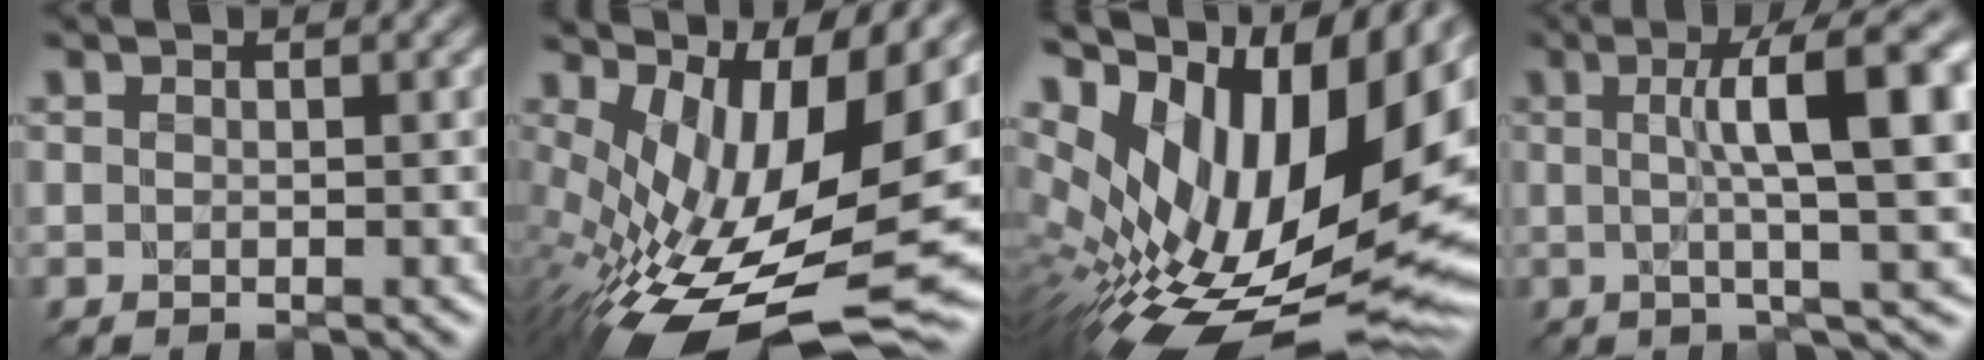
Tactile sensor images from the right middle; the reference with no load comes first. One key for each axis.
{"total": 14.9, "fx": -0.1, "fy": 6.0, "fz": 13.7, "tx": -0.241, "ty": -0.023, "tz": 0.018}
{"total": 17.7, "fx": 3.2, "fy": 8.9, "fz": 15.0, "tx": -0.232, "ty": 0.007, "tz": 0.054}
{"total": 11.4, "fx": 2.0, "fy": 2.4, "fz": 11.0, "tx": -0.133, "ty": 0.014, "tz": 0.024}